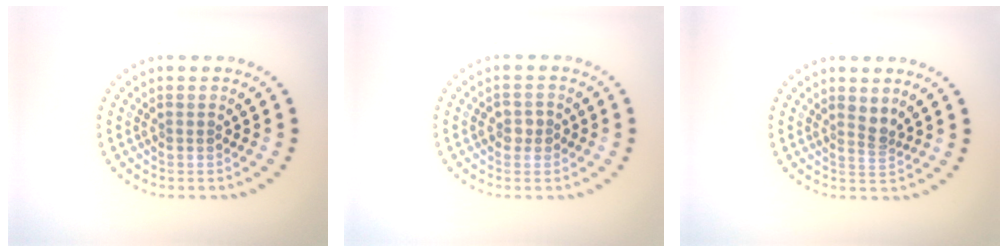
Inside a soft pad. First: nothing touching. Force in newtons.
{"total": 1.6, "press": 1.6, "slide": 0.1}
{"total": 1.6, "press": 1.2, "slide": 1.2}